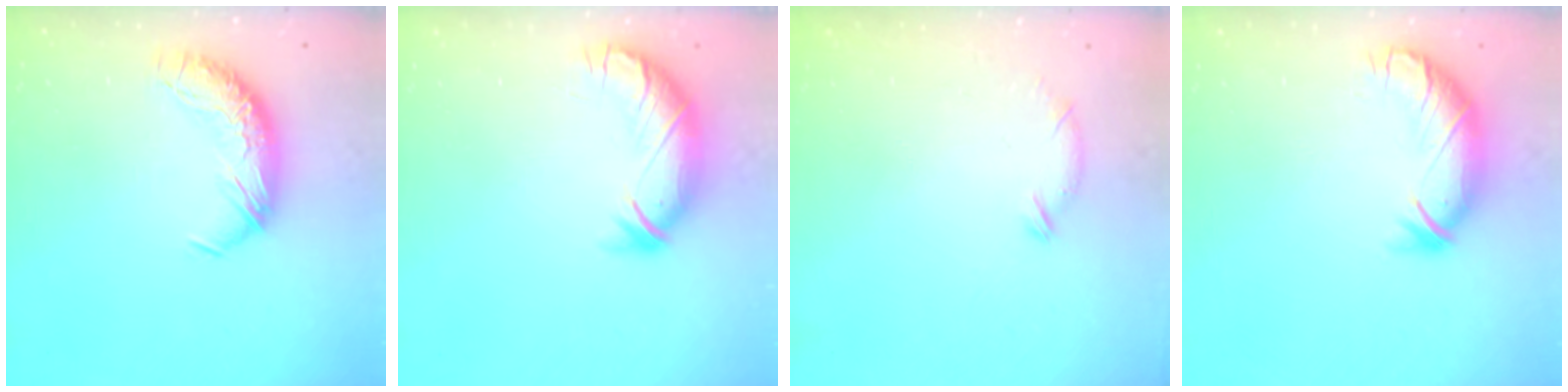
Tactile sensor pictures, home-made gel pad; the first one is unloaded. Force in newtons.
{"total": 3.6, "press": 3.0, "slide": 2.0}
{"total": 6.7, "press": 6.7, "slide": 0.7}
{"total": 3.8, "press": 3.3, "slide": 1.9}